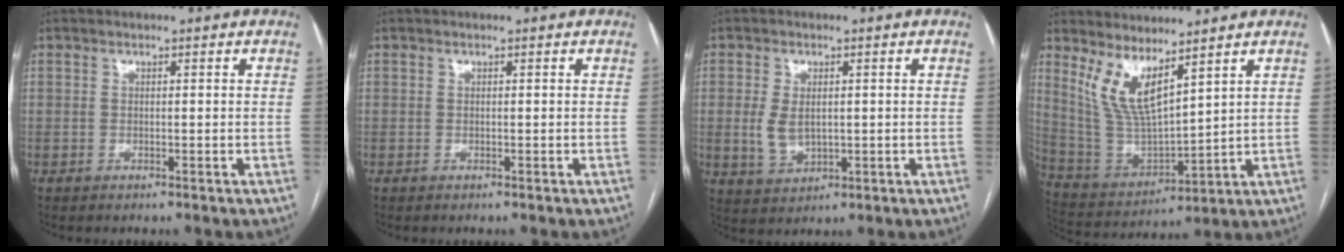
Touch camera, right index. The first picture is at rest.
{"total": 0.0}
{"total": 4.8, "force": [0.1, 2.9, 3.8], "torque": [-0.079, -0.001, 0.012]}
{"total": 9.7, "force": [6.3, 2.1, 7.1], "torque": [-0.156, -0.015, 0.146]}